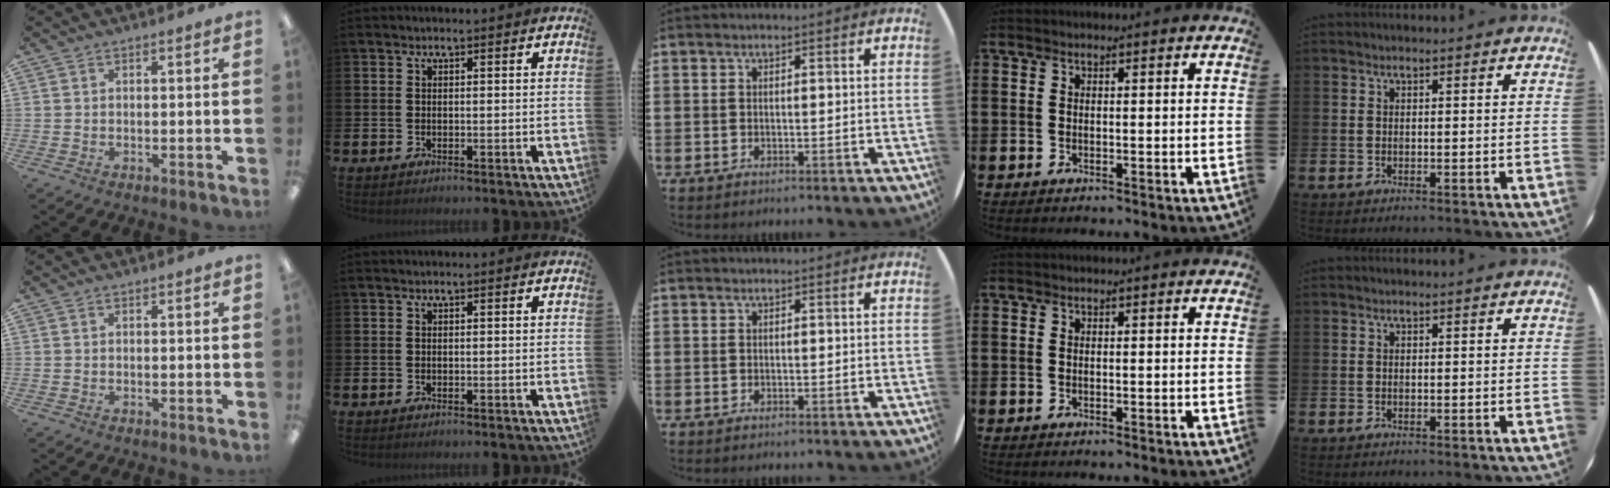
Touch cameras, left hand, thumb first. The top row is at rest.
{}